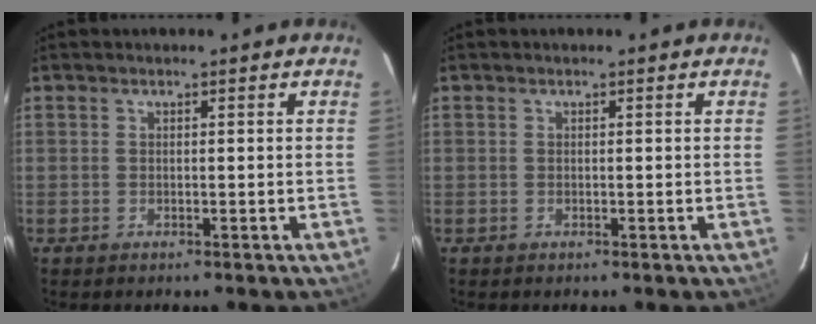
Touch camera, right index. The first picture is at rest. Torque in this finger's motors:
{"motor_torque": [0.00, 0.00, 0.03, 0.01]}